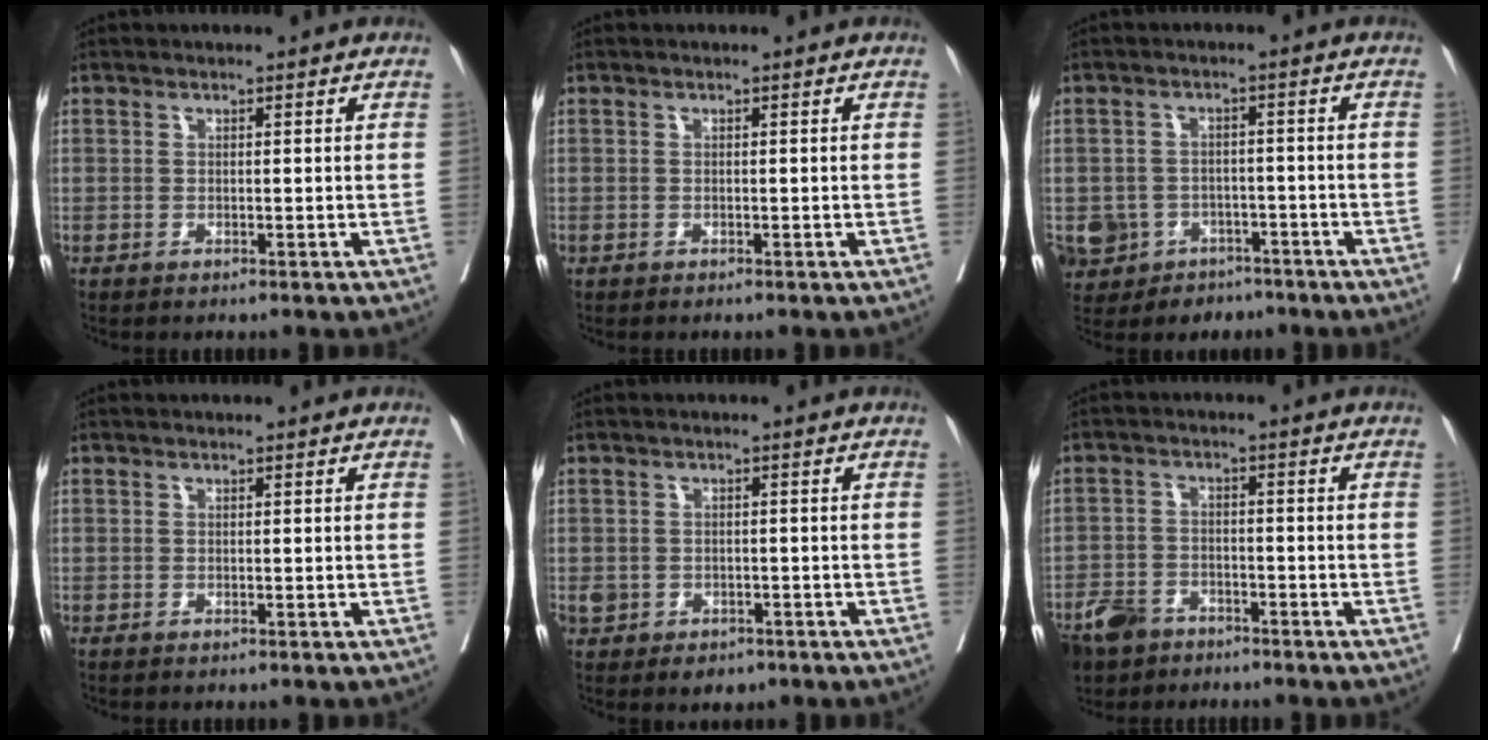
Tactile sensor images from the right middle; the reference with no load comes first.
{"total": 0.0}
{"total": 8.2, "force": [-4.6, 6.6, 1.6], "torque": [-0.039, 0.009, -0.062]}
{"total": 0.0}
{"total": 4.0, "force": [-2.1, 3.2, 1.4], "torque": [-0.013, 0.008, -0.021]}
{"total": 7.1, "force": [-5.3, 4.0, 2.6], "torque": [-0.056, -0.006, -0.095]}